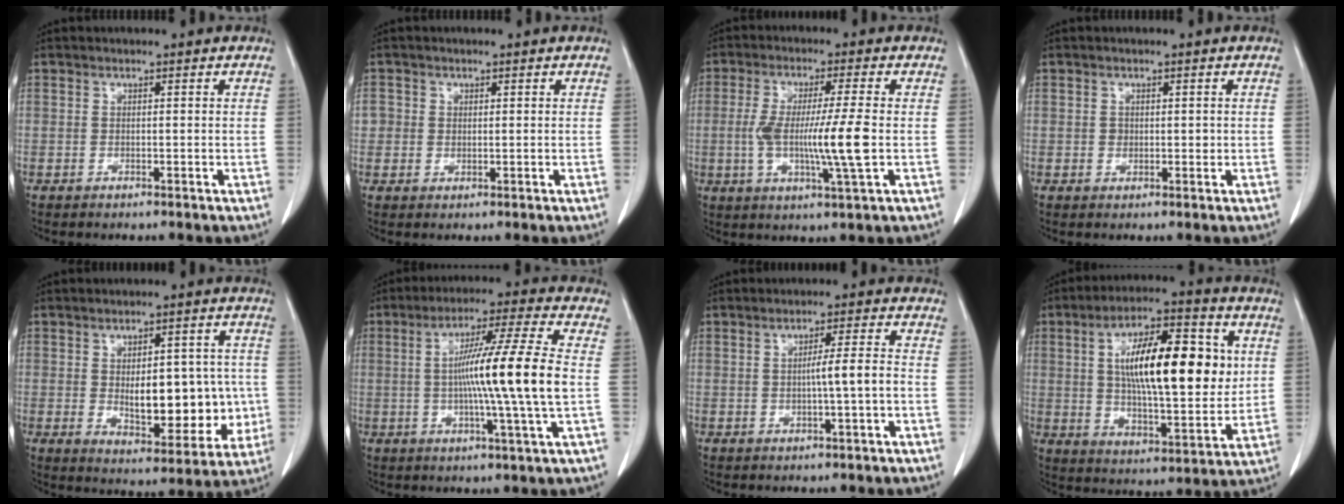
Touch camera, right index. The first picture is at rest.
{"total": 3.0, "force": [0.3, 2.9, 0.8], "torque": [-0.013, 0.006, 0.006]}
{"total": 10.7, "force": [-1.2, 0.1, 10.7], "torque": [-0.205, -0.006, -0.023]}
{"total": 1.8, "force": [0.0, 1.4, 1.1], "torque": [-0.019, 0.001, 0.002]}
{"total": 13.3, "force": [-0.8, 6.4, 11.6], "torque": [-0.156, 0.011, 0.005]}
{"total": 14.4, "force": [-0.4, -1.8, 14.3], "torque": [-0.244, -0.004, -0.013]}
{"total": 4.5, "force": [-0.7, -0.3, 4.4], "torque": [-0.074, 0.005, -0.010]}
{"total": 19.2, "force": [3.7, 5.8, 18.0], "torque": [-0.302, 0.018, 0.059]}